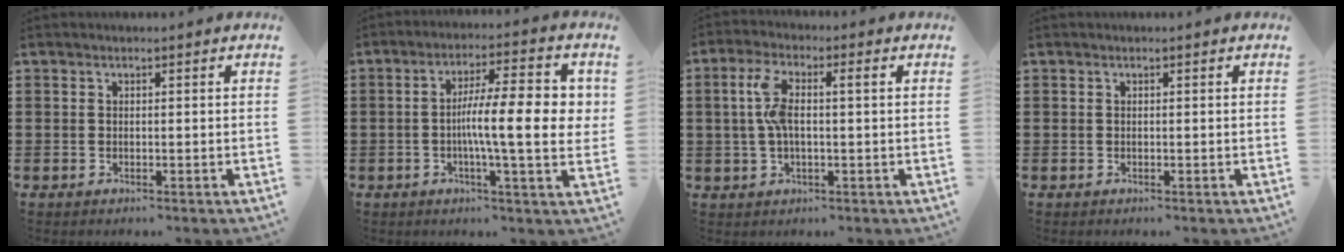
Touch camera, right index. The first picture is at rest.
{"total": 12.0, "force": [0.2, 2.3, 11.7], "torque": [-0.188, 0.000, 0.001]}
{"total": 6.2, "force": [0.7, 2.0, 5.8], "torque": [-0.131, 0.000, 0.002]}
{"total": 0.0}